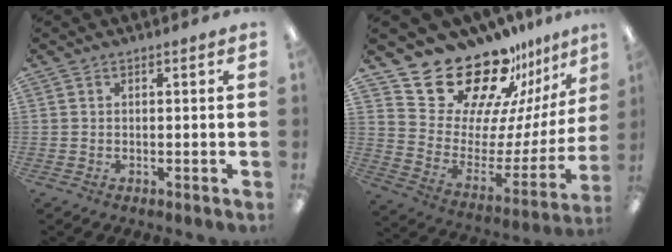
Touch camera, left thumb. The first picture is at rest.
{"total": 24.4, "force": [21.0, 9.6, 7.9], "torque": [-0.125, -0.165, 0.378]}